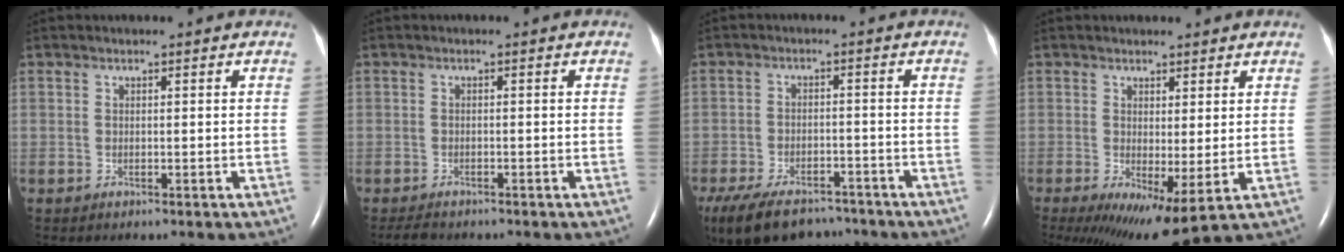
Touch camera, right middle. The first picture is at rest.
{"total": 1.9, "force": [-1.7, 0.5, 0.6], "torque": [-0.017, -0.006, -0.025]}
{"total": 15.5, "force": [-11.8, 7.1, 7.1], "torque": [-0.180, -0.014, -0.170]}
{"total": 9.1, "force": [-1.8, 2.4, 8.6], "torque": [-0.147, -0.010, -0.012]}